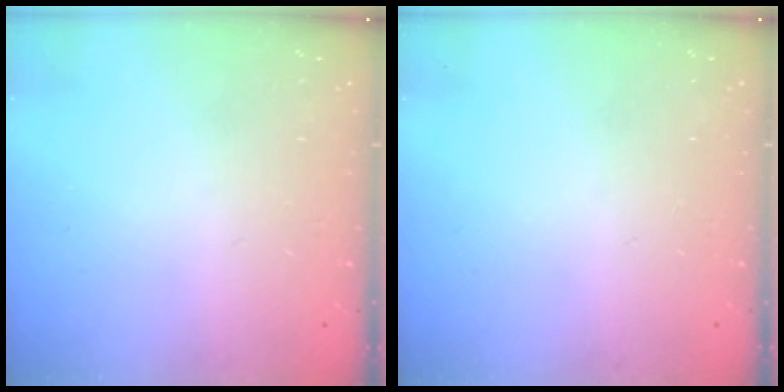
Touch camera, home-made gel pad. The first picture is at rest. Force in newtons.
{"total": 0.0}